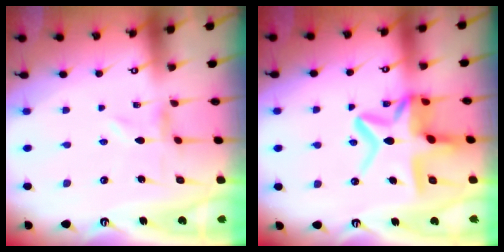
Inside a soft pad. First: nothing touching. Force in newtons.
{"total": 15.5, "press": 15.4, "slide": 1.6}